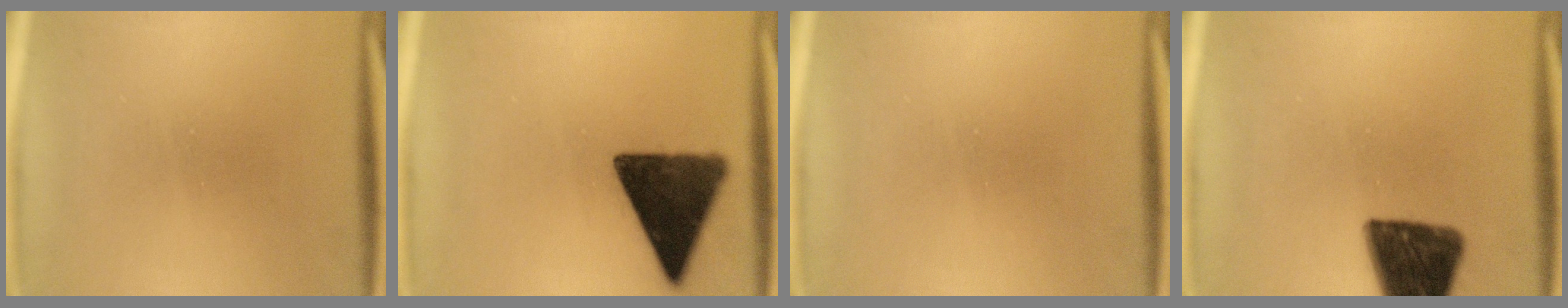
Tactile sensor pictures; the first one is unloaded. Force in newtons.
{"total": 13.9}
{"total": 0.0}
{"total": 13.7}